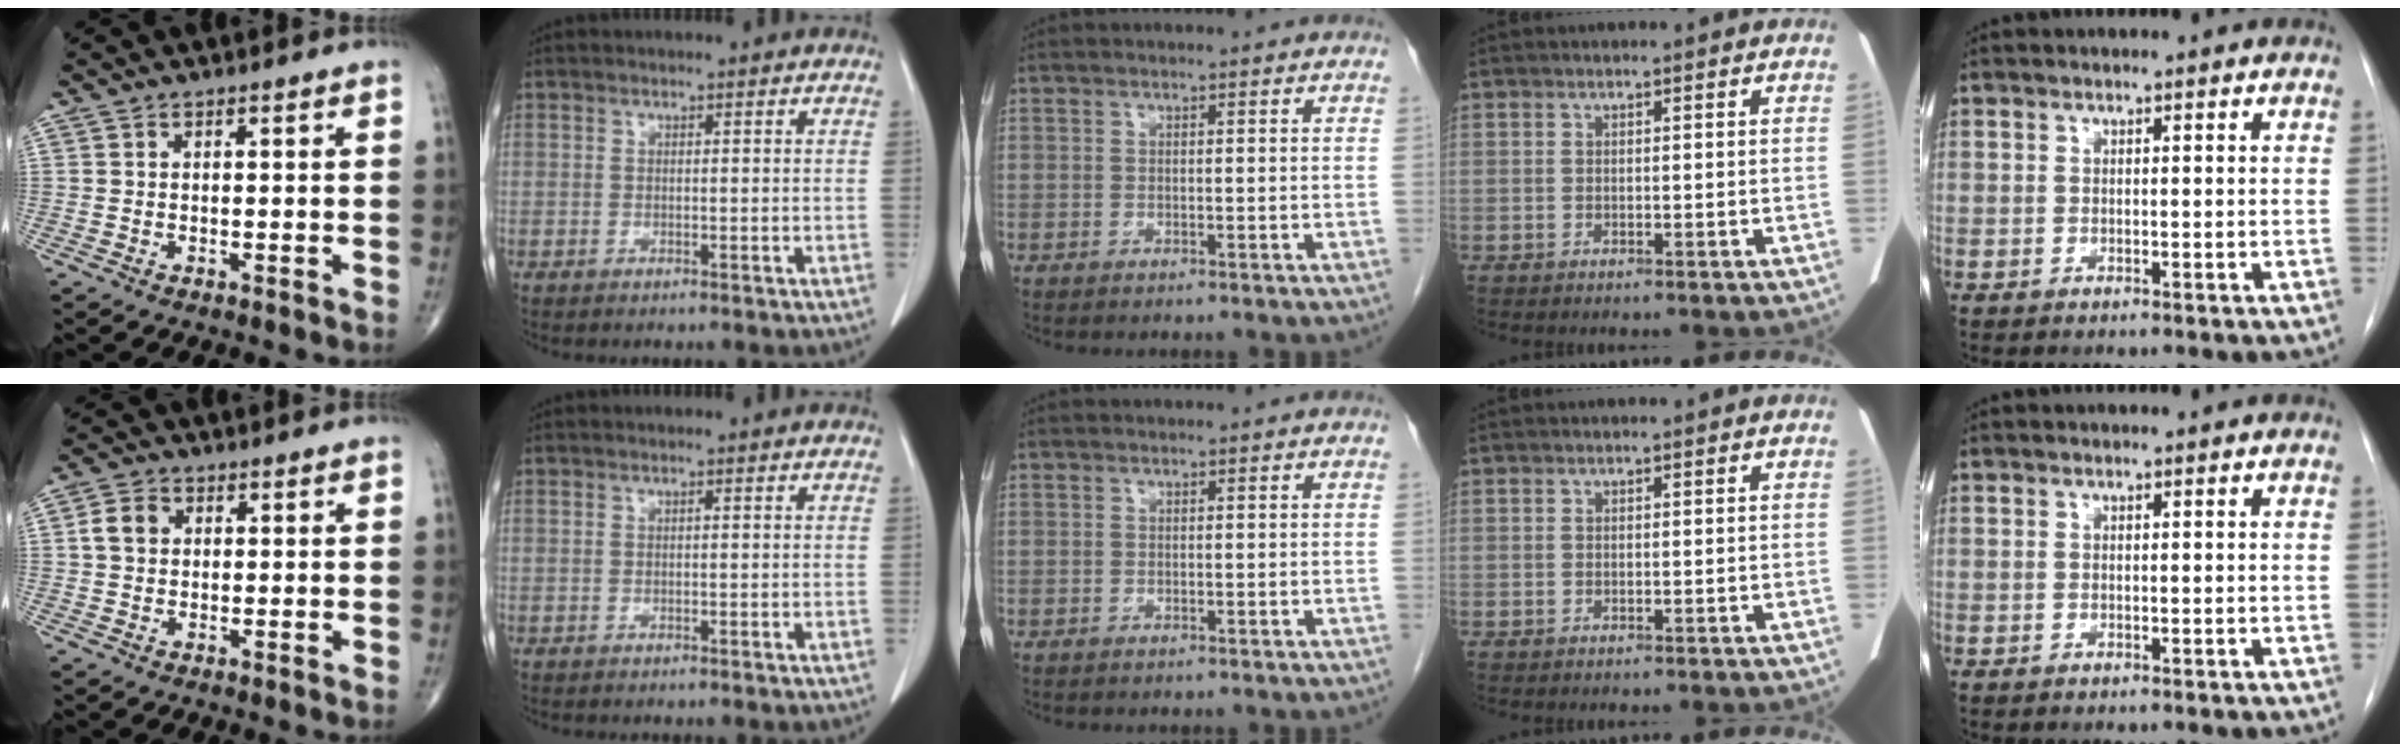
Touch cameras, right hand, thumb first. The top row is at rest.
{"thumb": {"total": 4.1, "force": [0.6, 3.3, 2.4], "torque": [-0.040, 0.008, 0.008]}}